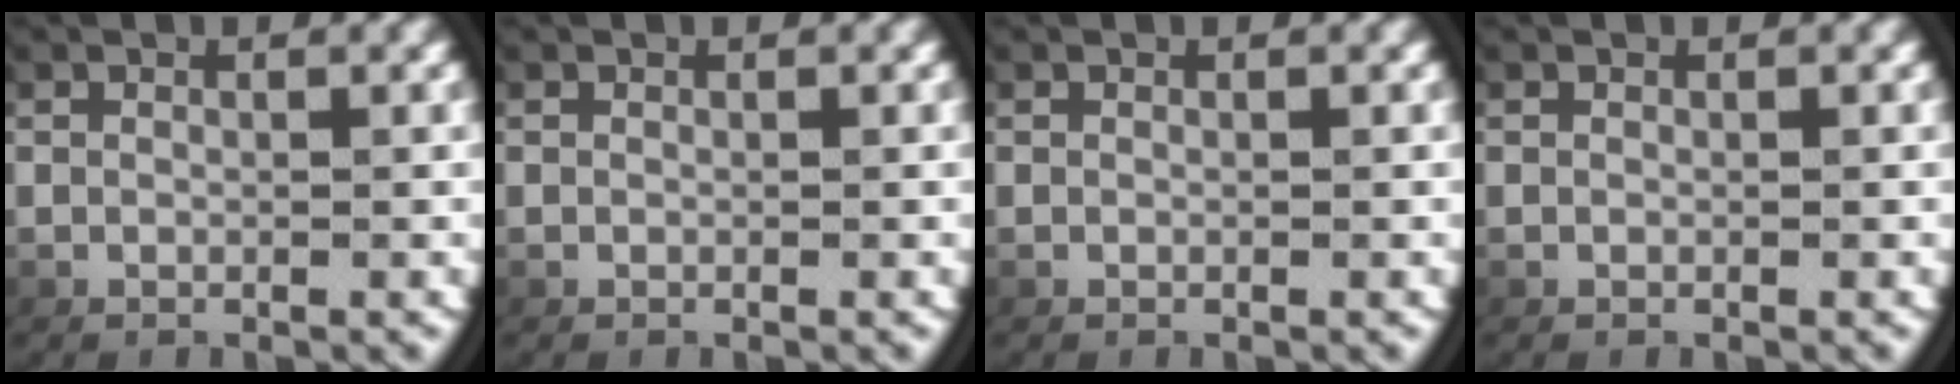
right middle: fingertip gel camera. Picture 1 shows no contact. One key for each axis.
{"total": 0.0}
{"total": 0.0}
{"total": 0.0}